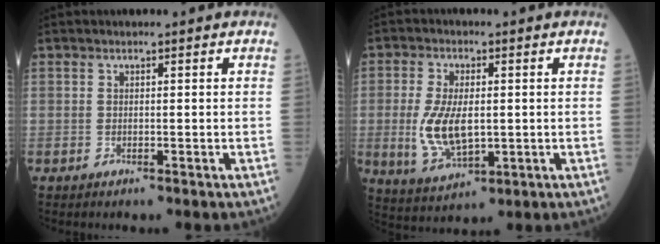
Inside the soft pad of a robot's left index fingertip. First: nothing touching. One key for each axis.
{"total": 8.7, "fx": -0.5, "fy": 4.1, "fz": 7.7, "tx": -0.166, "ty": -0.007, "tz": -0.002}